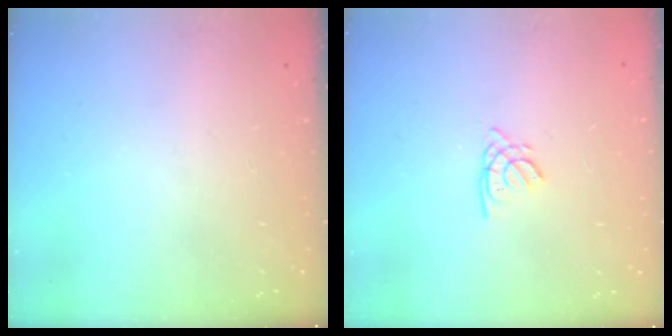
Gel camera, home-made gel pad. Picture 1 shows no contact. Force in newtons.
{"total": 1.5, "press": 1.5, "slide": 0.1}